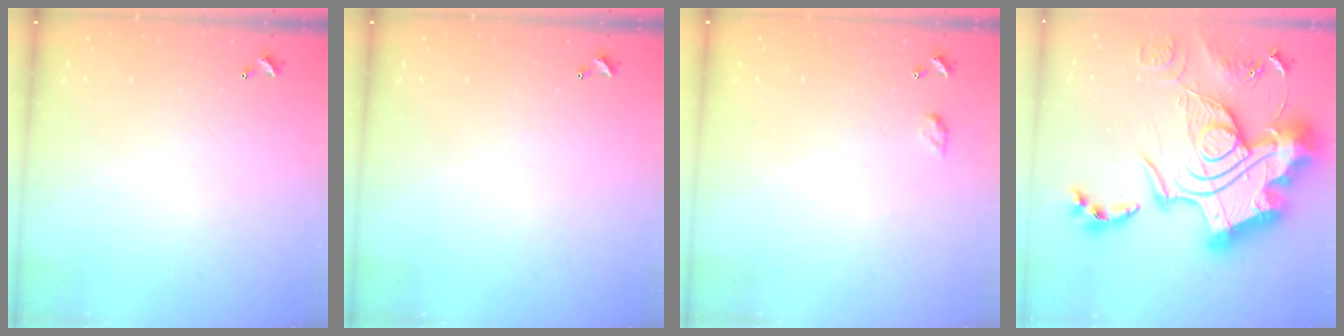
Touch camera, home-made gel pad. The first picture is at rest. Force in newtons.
{"total": 0.0}
{"total": 3.2, "press": 3.2, "slide": 0.4}
{"total": 0.6, "press": 0.6, "slide": 0.0}